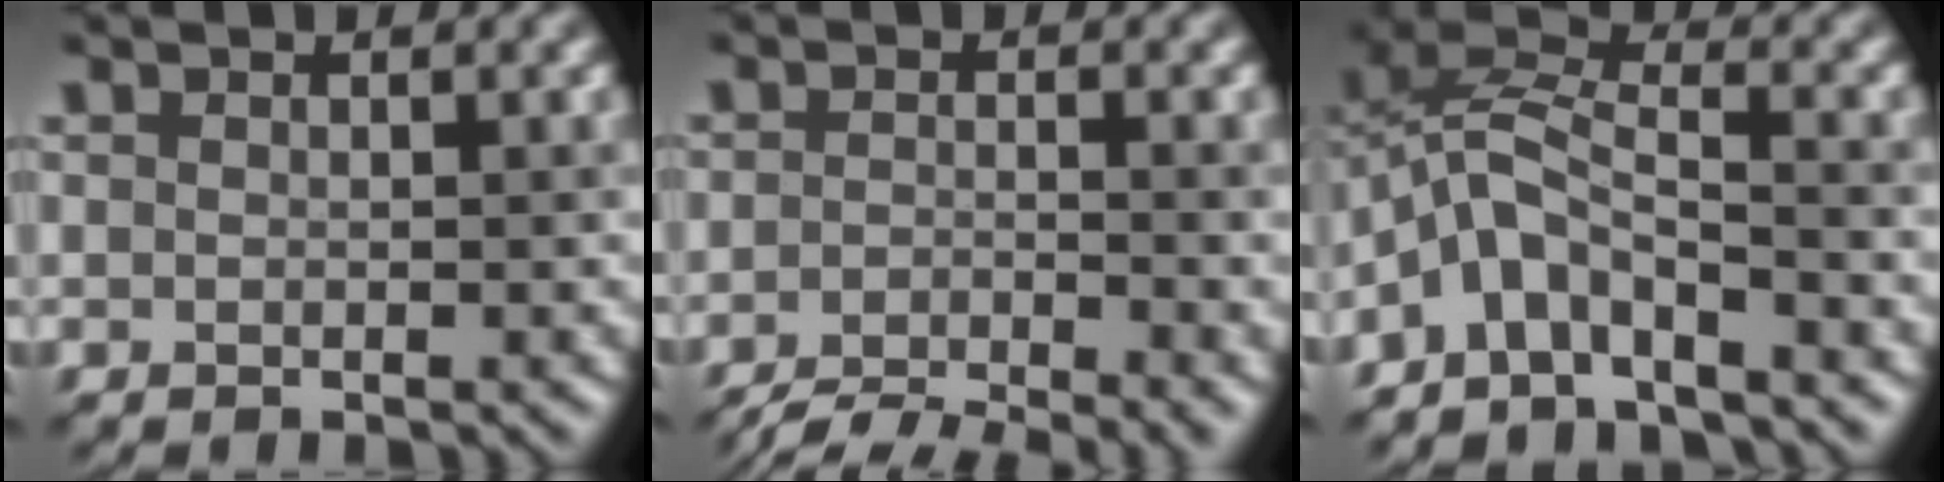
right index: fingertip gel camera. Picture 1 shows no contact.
{"total": 5.9, "force": [-4.9, 1.1, 3.1], "torque": [-0.054, -0.014, -0.086]}
{"total": 5.2, "force": [-3.5, 2.0, 3.3], "torque": [-0.070, 0.008, -0.076]}